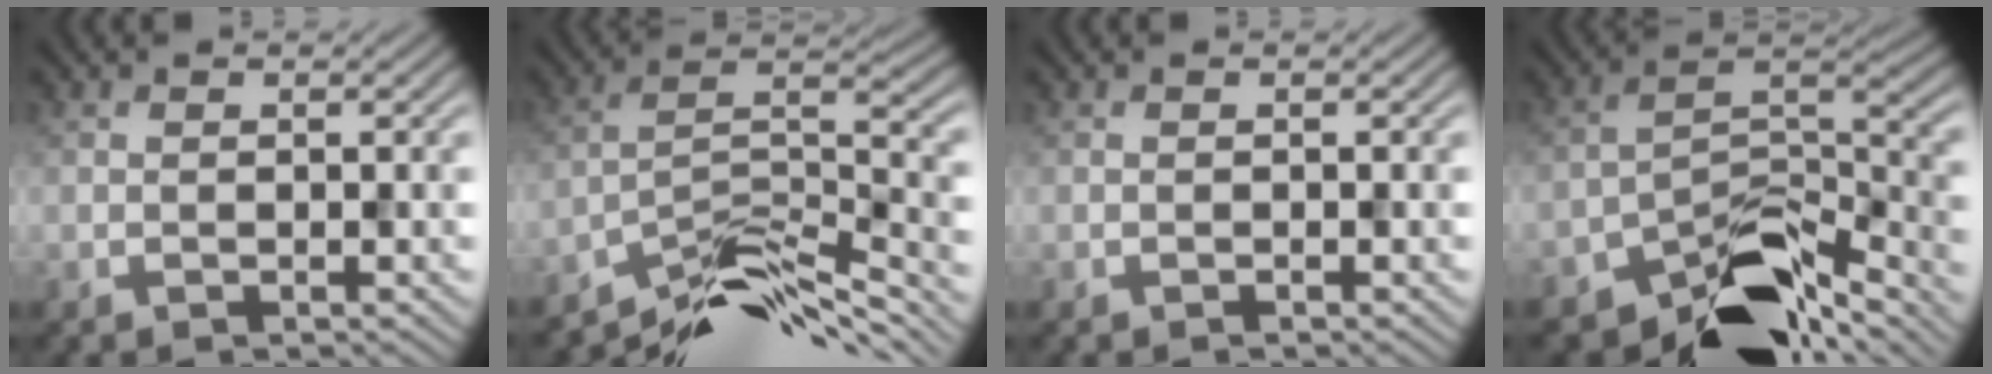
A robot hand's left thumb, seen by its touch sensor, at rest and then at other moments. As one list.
[{"total": 11.2, "force": [-9.0, 2.8, 6.2], "torque": [-0.108, 0.002, -0.162]}, {"total": 0.0}, {"total": 11.5, "force": [-8.6, 4.9, 5.9], "torque": [-0.086, -0.003, -0.153]}]